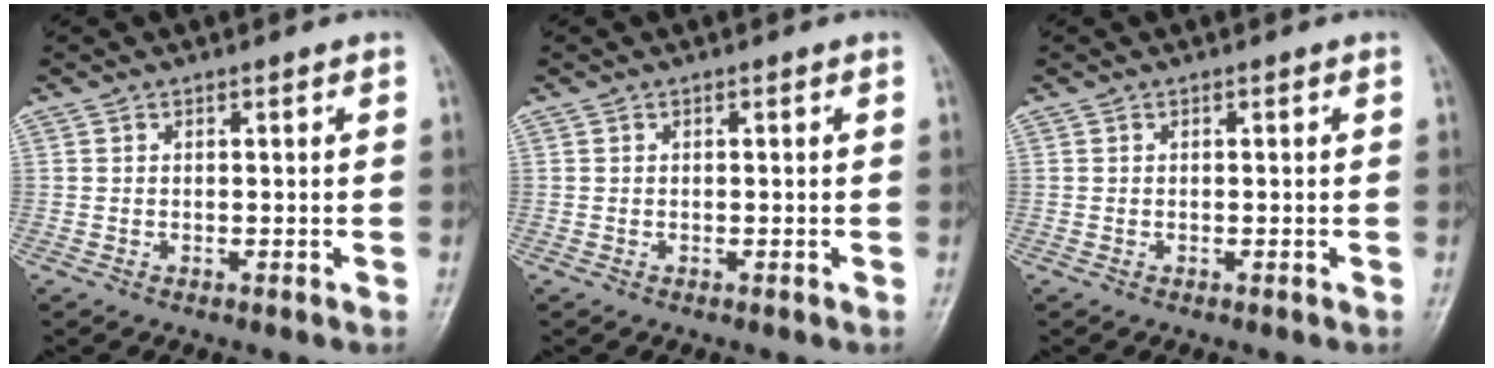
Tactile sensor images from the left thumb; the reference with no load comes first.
{"total": 0.0}
{"total": 0.0}